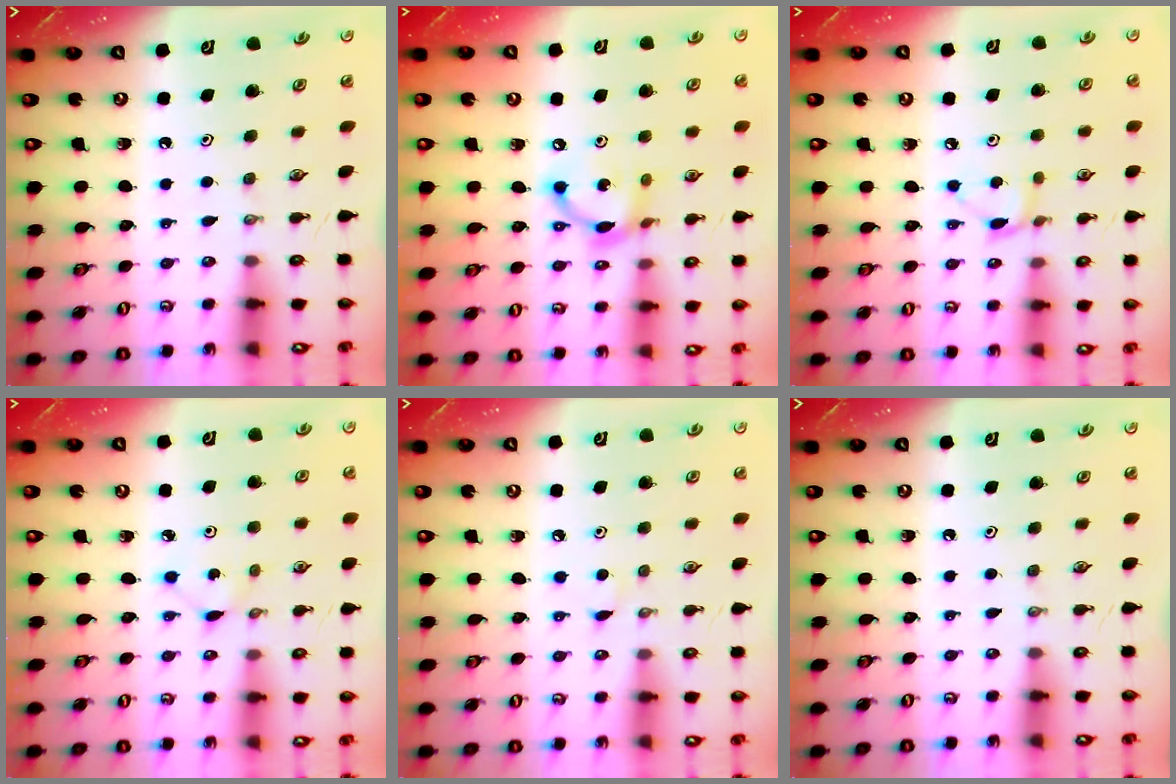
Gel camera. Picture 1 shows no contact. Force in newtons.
{"total": 11.1, "press": 11.1, "slide": 0.7}
{"total": 5.7, "press": 5.6, "slide": 0.6}
{"total": 1.9, "press": 1.9, "slide": 0.2}
{"total": 2.7, "press": 2.7, "slide": 0.4}
{"total": 0.0}